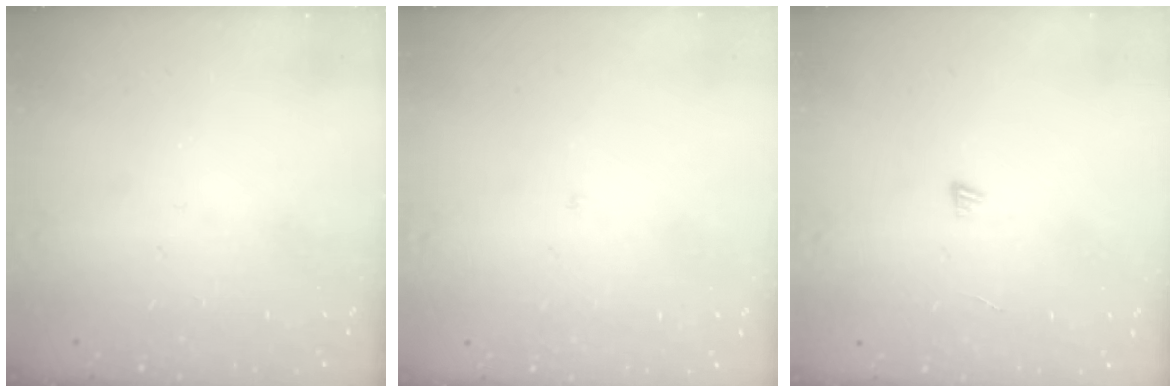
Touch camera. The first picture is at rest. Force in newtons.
{"total": 2.0, "press": 2.0, "slide": 0.2}
{"total": 3.1, "press": 3.1, "slide": 0.3}